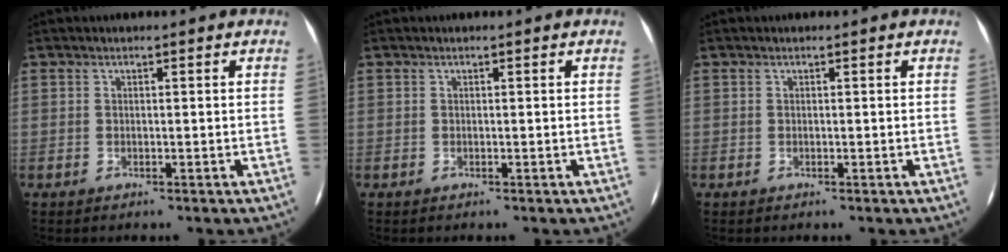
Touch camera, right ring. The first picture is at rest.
{"total": 0.0}
{"total": 0.0}